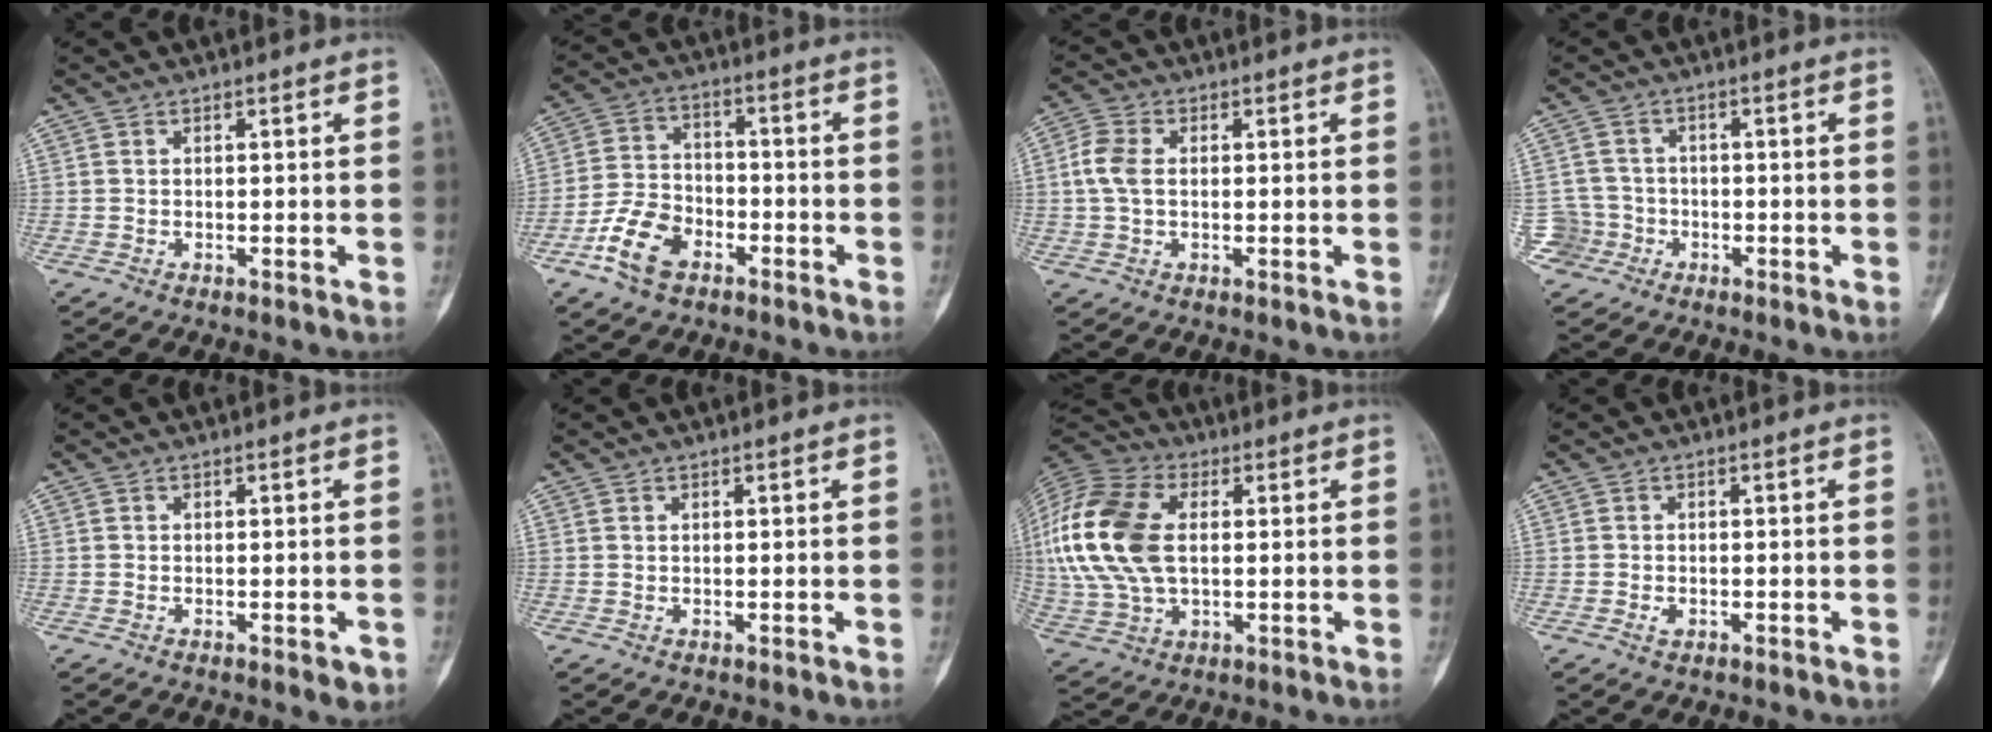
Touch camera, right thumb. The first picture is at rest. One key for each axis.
{"total": 9.7, "fx": -5.1, "fy": 6.1, "fz": 5.5, "tx": -0.098, "ty": 0.028, "tz": -0.098}
{"total": 5.3, "fx": 0.4, "fy": 3.4, "fz": 4.0, "tx": -0.099, "ty": 0.011, "tz": 0.004}
{"total": 4.9, "fx": -2.0, "fy": 4.4, "fz": -0.2, "tx": 0.028, "ty": 0.020, "tz": -0.036}
{"total": 1.9, "fx": -0.8, "fy": 0.8, "fz": 1.5, "tx": -0.013, "ty": 0.000, "tz": -0.009}
{"total": 0.0}
{"total": 21.3, "fx": 2.5, "fy": 12.9, "fz": 16.8, "tx": -0.383, "ty": 0.004, "tz": 0.044}
{"total": 1.3, "fx": -0.6, "fy": 0.8, "fz": 0.8, "tx": -0.015, "ty": 0.004, "tz": -0.008}